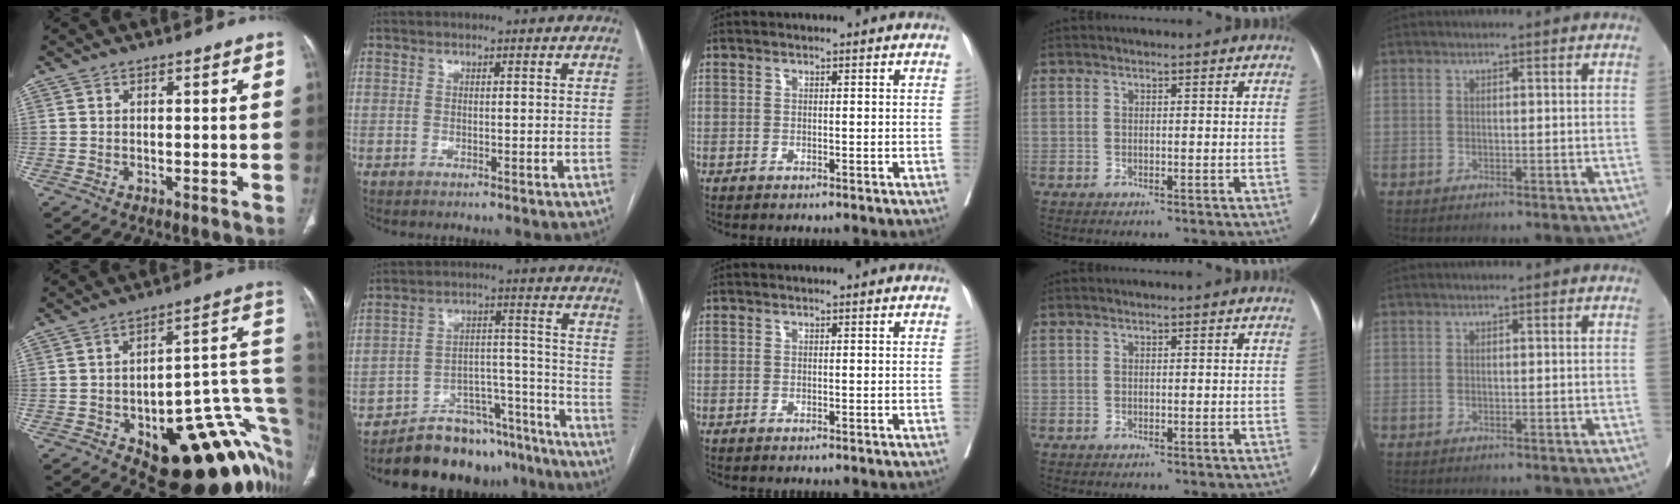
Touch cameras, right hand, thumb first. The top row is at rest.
{"thumb": {"total": 26.9, "force": [-9.3, 11.6, 22.4], "torque": [-0.194, 0.061, -0.110]}, "index": {"total": 14.8, "force": [-13.3, 5.7, 3.1], "torque": [-0.014, 0.059, -0.195]}}